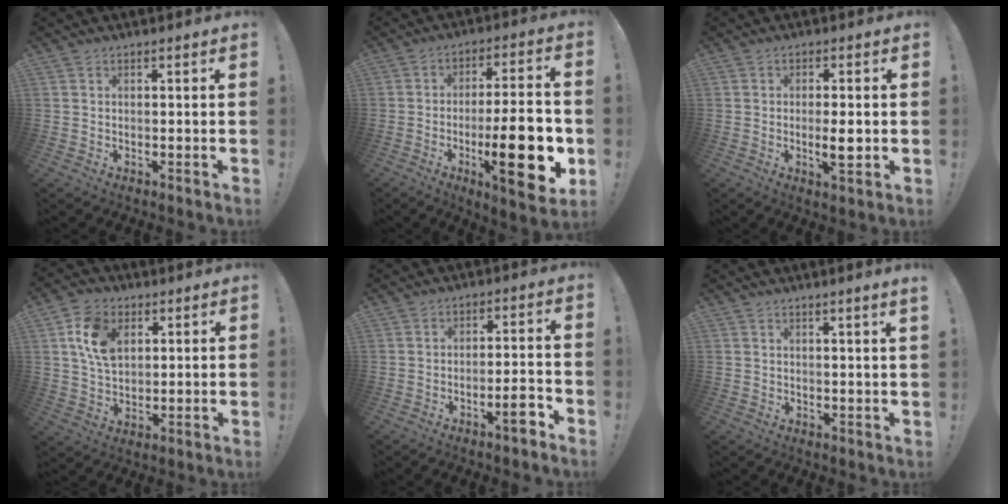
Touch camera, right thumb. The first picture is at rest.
{"total": 21.5, "force": [-5.5, 5.9, 19.9], "torque": [-0.293, 0.006, -0.076]}
{"total": 5.4, "force": [-0.9, 1.1, 5.2], "torque": [-0.082, -0.008, -0.017]}
{"total": 12.5, "force": [4.6, 8.6, 7.9], "torque": [-0.144, 0.001, 0.087]}
{"total": 5.9, "force": [-3.7, 0.8, 4.6], "torque": [-0.065, 0.014, -0.060]}
{"total": 2.2, "force": [1.6, -0.9, 1.3], "torque": [-0.016, -0.013, 0.024]}